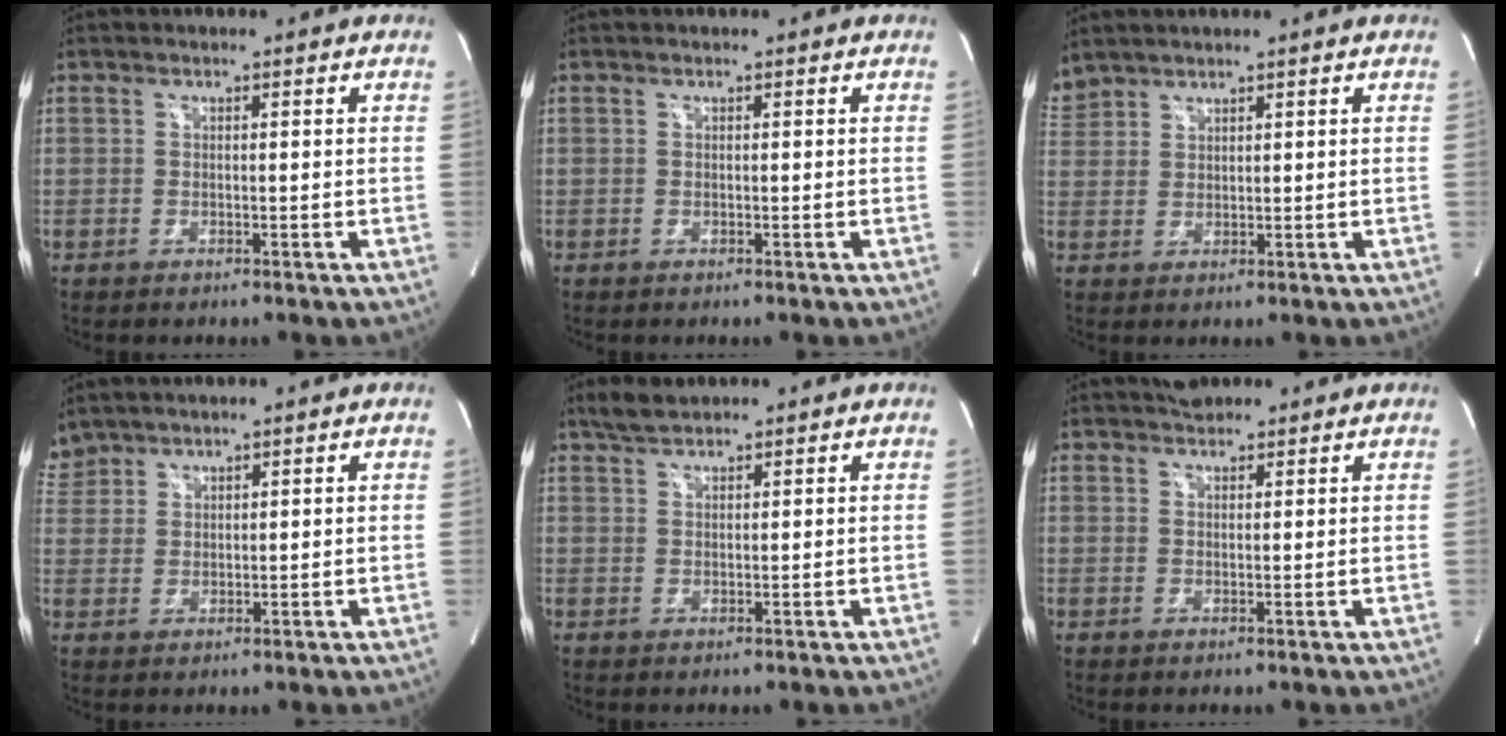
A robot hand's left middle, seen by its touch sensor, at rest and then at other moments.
{"total": 0.0}
{"total": 3.7, "force": [3.6, 0.9, 0.5], "torque": [-0.027, 0.022, 0.083]}
{"total": 4.0, "force": [3.7, 1.5, -0.1], "torque": [-0.006, 0.018, 0.080]}
{"total": 2.9, "force": [2.6, 0.7, 1.1], "torque": [-0.027, 0.012, 0.052]}
{"total": 2.6, "force": [2.4, 1.0, 0.6], "torque": [-0.013, 0.014, 0.039]}